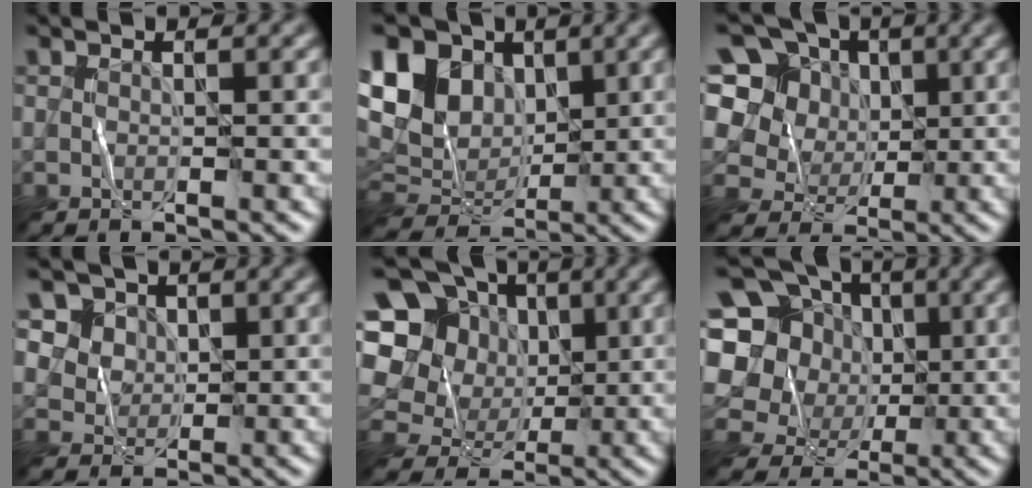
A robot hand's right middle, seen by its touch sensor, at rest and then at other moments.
{"total": 12.3, "force": [3.4, 9.3, 7.3], "torque": [-0.149, 0.033, 0.045]}
{"total": 10.9, "force": [2.9, 9.6, 4.2], "torque": [-0.118, 0.036, 0.042]}
{"total": 5.7, "force": [3.0, 4.5, 2.1], "torque": [-0.049, -0.005, 0.052]}
{"total": 13.9, "force": [0.7, 12.9, 5.2], "torque": [-0.156, 0.027, -0.004]}
{"total": 14.1, "force": [0.3, 13.0, 5.3], "torque": [-0.159, 0.025, -0.011]}